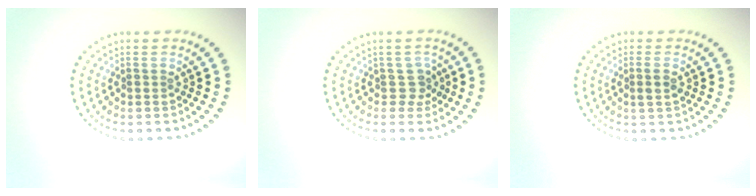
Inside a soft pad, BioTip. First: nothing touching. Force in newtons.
{"total": 1.6, "press": 1.2, "slide": 1.1}
{"total": 1.3, "press": 1.2, "slide": 0.6}